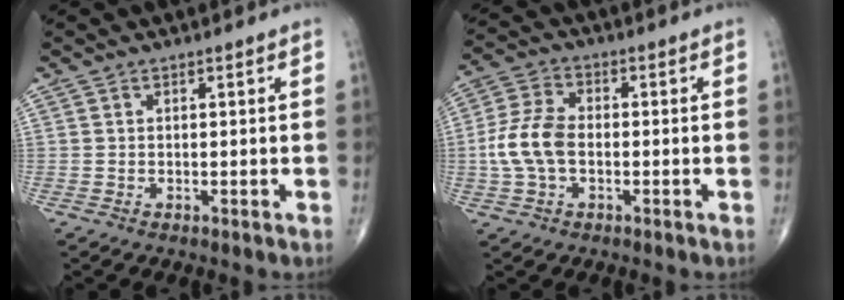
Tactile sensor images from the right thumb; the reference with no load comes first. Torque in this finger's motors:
{"motor_torque": [-0.17, 0.57, 0.92, -0.30, 0.09]}